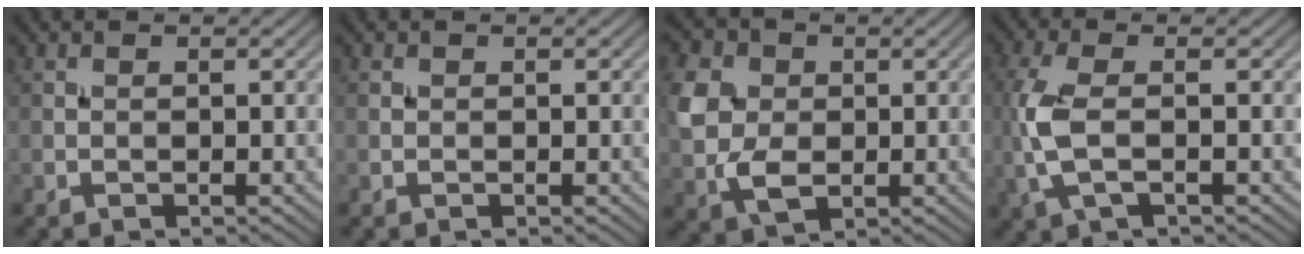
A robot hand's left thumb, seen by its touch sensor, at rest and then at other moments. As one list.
[{"total": 0.0}, {"total": 7.3, "force": [0.4, 5.7, 4.5], "torque": [-0.123, -0.001, 0.001]}, {"total": 5.8, "force": [-0.8, 2.3, 5.3], "torque": [-0.140, -0.001, -0.019]}]